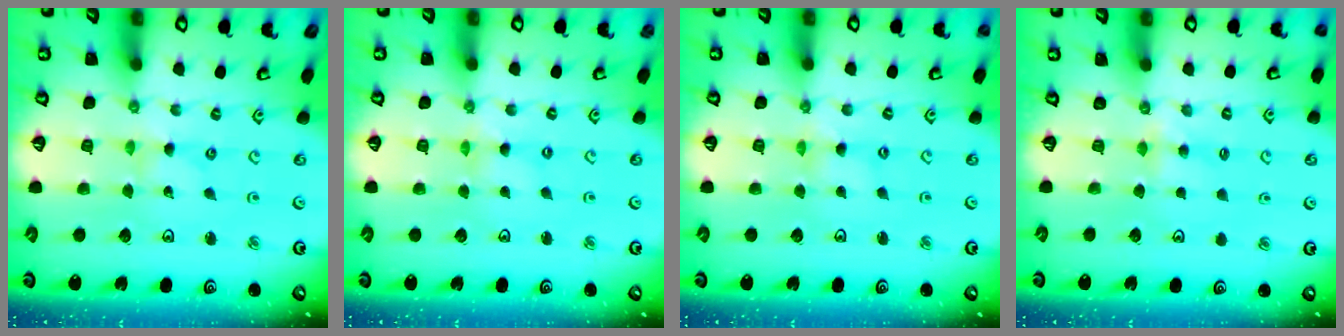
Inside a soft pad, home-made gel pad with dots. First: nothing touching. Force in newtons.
{"total": 0.0}
{"total": 1.4, "press": 1.4, "slide": 0.2}
{"total": 3.3, "press": 3.3, "slide": 0.4}